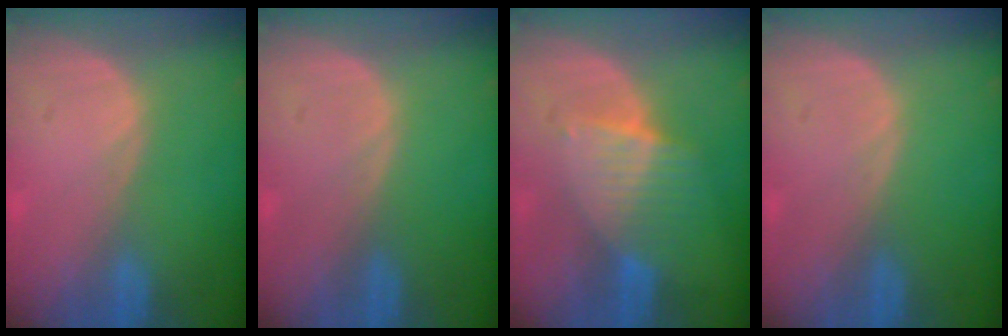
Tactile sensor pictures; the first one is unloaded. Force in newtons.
{"total": 0.0}
{"total": 6.7, "press": 5.9, "slide": 3.2}
{"total": 0.0}